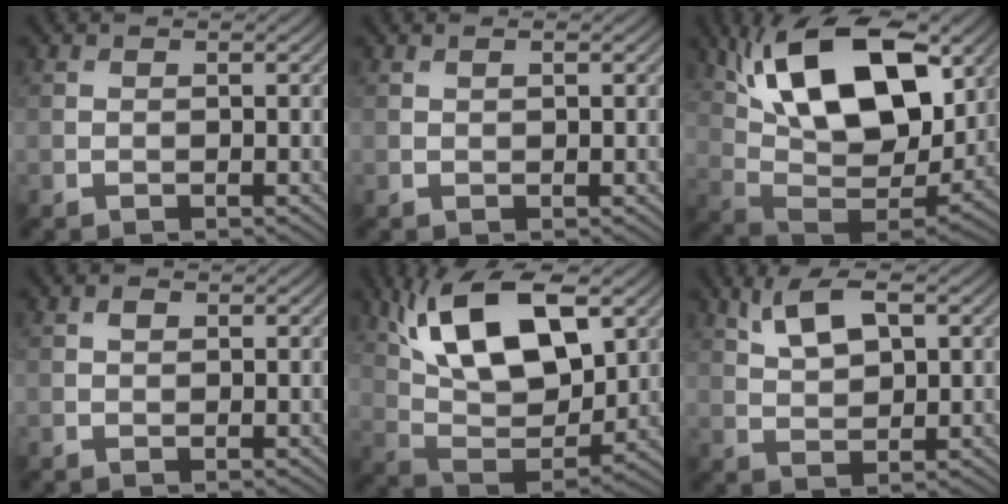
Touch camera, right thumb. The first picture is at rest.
{"total": 0.6, "force": [0.3, 0.2, 0.4], "torque": [-0.008, 0.001, 0.005]}
{"total": 17.7, "force": [8.2, 8.4, 13.3], "torque": [-0.247, 0.019, 0.138]}
{"total": 0.8, "force": [0.4, 0.5, 0.5], "torque": [-0.010, -0.001, 0.006]}
{"total": 15.3, "force": [7.0, 7.0, 11.6], "torque": [-0.229, 0.004, 0.129]}
{"total": 6.0, "force": [3.0, 2.5, 4.6], "torque": [-0.101, 0.004, 0.058]}